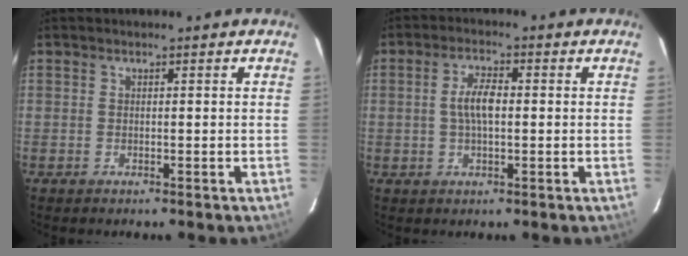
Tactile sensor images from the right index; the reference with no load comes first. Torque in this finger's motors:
{"motor_torque": [0.17, -0.05, 0.14, 0.09]}